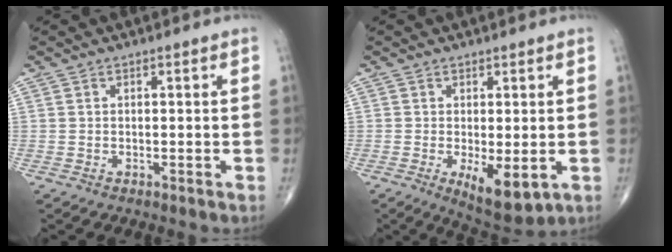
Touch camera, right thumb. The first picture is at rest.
{"total": 7.5, "force": [-1.8, 2.9, 6.7], "torque": [-0.096, -0.021, -0.019]}